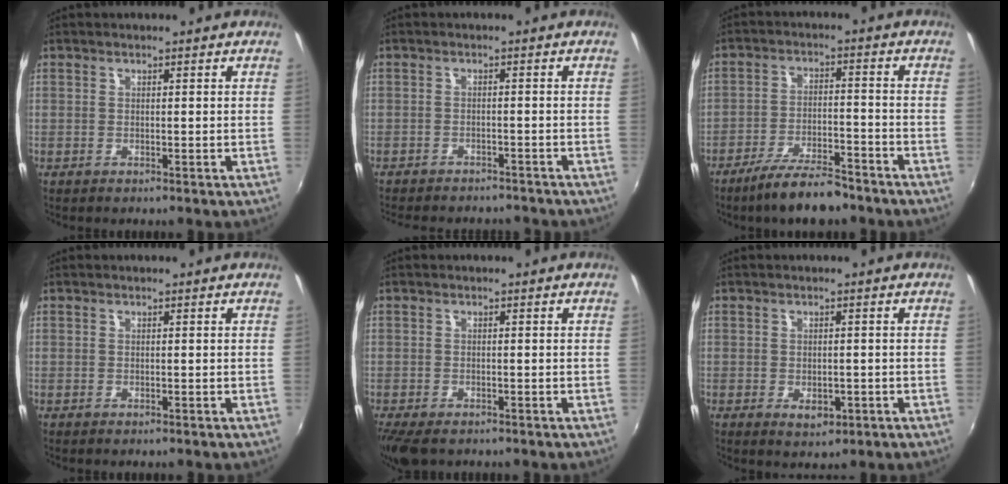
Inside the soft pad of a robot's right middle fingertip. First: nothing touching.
{"total": 9.6, "force": [-8.6, 2.8, 3.4], "torque": [-0.084, -0.016, -0.120]}
{"total": 10.2, "force": [-8.4, 2.4, 5.3], "torque": [-0.114, -0.008, -0.138]}
{"total": 0.0}
{"total": 6.0, "force": [-4.4, 2.3, 3.4], "torque": [-0.079, -0.029, -0.078]}
{"total": 3.4, "force": [-1.3, 2.2, 2.4], "torque": [-0.042, -0.008, -0.014]}